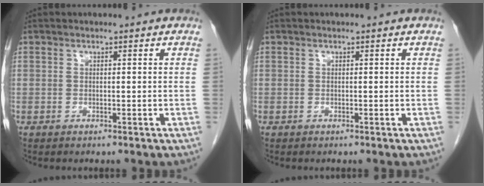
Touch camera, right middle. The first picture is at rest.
{"total": 0.0}